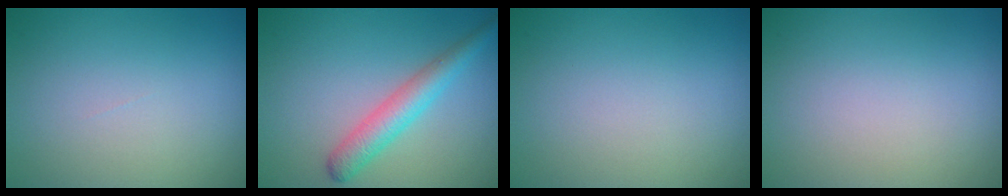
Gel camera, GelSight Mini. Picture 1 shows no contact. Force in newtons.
{"total": 3.5, "press": 3.5, "slide": 0.0}
{"total": 0.0}
{"total": 0.0}